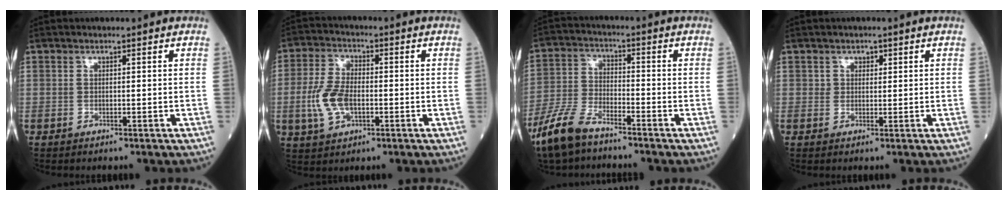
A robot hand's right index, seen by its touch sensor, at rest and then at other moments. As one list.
[{"total": 7.8, "force": [-1.6, 4.1, 6.5], "torque": [-0.156, 0.007, -0.031]}, {"total": 8.9, "force": [-6.9, 2.7, 4.8], "torque": [-0.117, -0.019, -0.141]}, {"total": 1.5, "force": [0.8, 1.2, 0.5], "torque": [0.000, -0.002, 0.009]}]